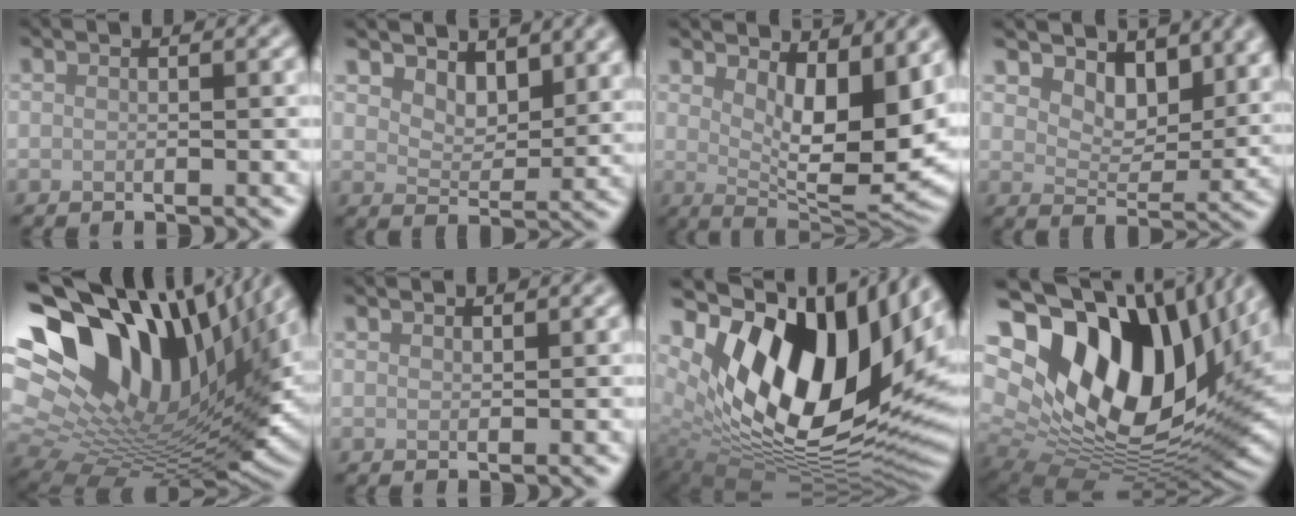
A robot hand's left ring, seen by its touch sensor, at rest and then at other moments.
{"total": 4.3, "force": [3.4, 2.0, 1.8], "torque": [-0.038, -0.011, 0.047]}
{"total": 10.7, "force": [3.0, 4.5, 9.2], "torque": [-0.126, -0.016, 0.051]}
{"total": 6.1, "force": [4.4, 3.2, 2.8], "torque": [-0.049, -0.014, 0.058]}
{"total": 20.2, "force": [7.2, 11.1, 15.2], "torque": [-0.263, 0.001, 0.151]}
{"total": 0.7, "force": [0.7, 0.1, 0.0], "torque": [0.003, -0.001, 0.014]}
{"total": 18.8, "force": [5.1, 11.0, 14.4], "torque": [-0.266, -0.005, 0.098]}
{"total": 20.8, "force": [5.7, 12.5, 15.6], "torque": [-0.289, -0.017, 0.134]}